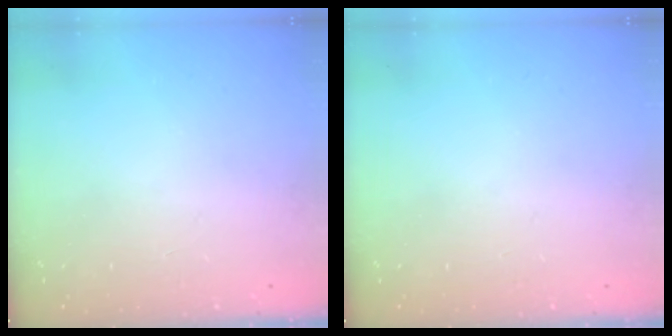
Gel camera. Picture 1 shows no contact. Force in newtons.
{"total": 0.0}